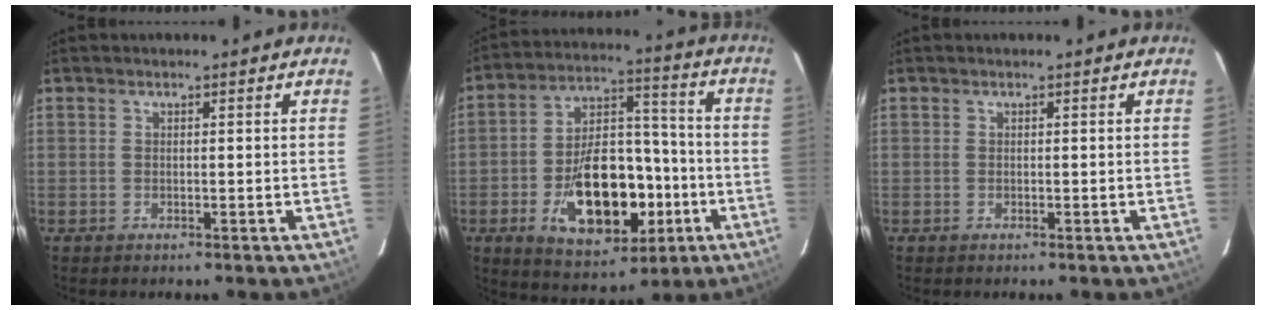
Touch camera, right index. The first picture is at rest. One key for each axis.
{"total": 19.4, "fx": -6.2, "fy": 10.8, "fz": 14.8, "tx": -0.270, "ty": 0.023, "tz": -0.080}
{"total": 0.0}